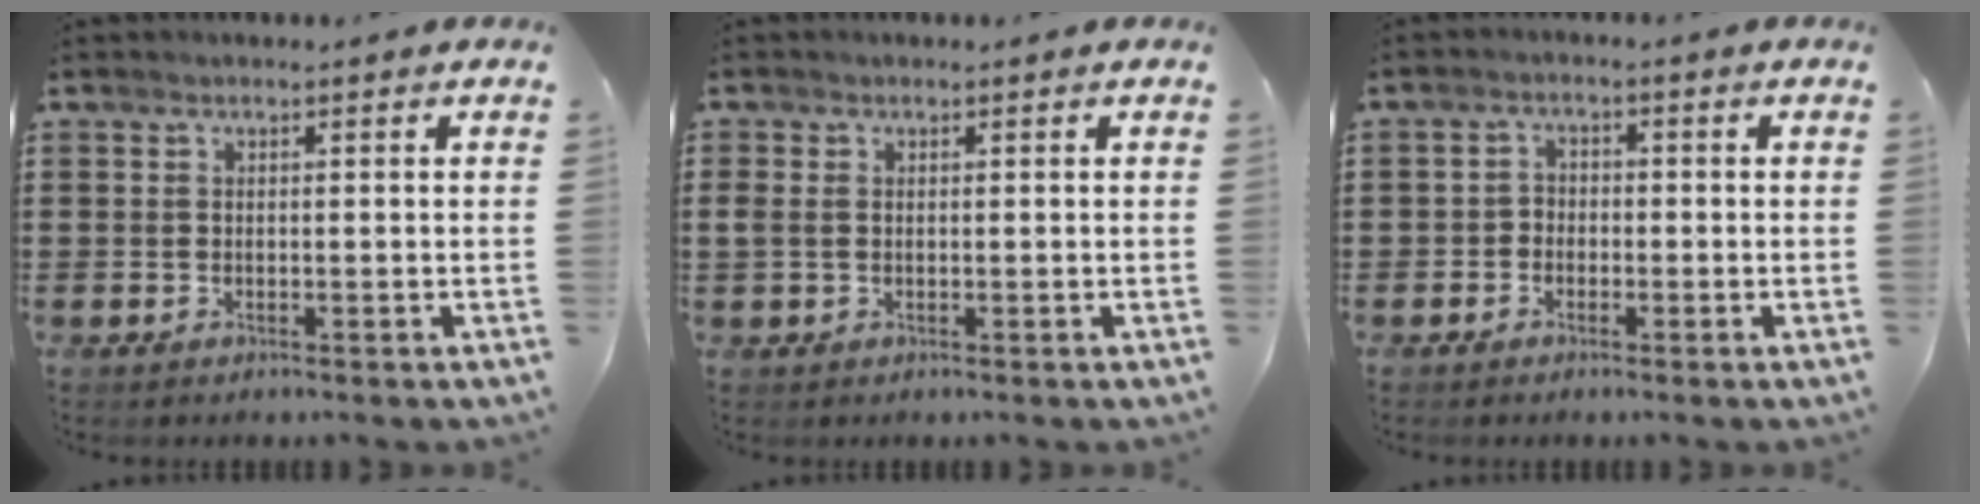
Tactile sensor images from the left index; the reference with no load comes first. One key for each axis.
{"total": 1.4, "fx": -0.1, "fy": 1.0, "fz": 1.0, "tx": -0.037, "ty": -0.001, "tz": -0.008}
{"total": 1.8, "fx": -1.4, "fy": 1.2, "fz": 0.2, "tx": -0.009, "ty": 0.005, "tz": -0.031}